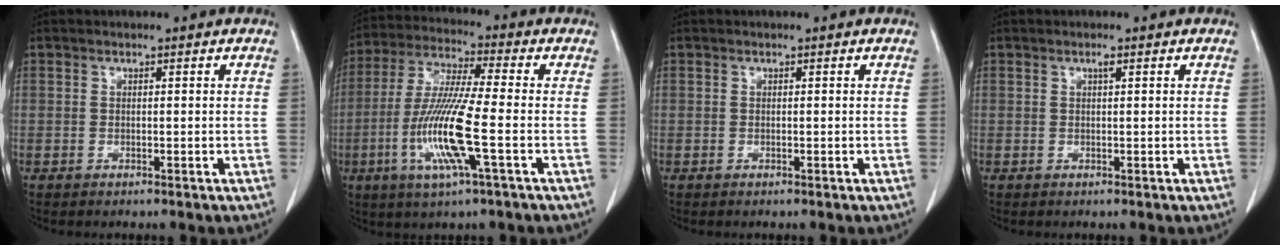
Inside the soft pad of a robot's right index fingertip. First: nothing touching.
{"total": 13.1, "force": [-3.5, 0.2, 12.6], "torque": [-0.261, -0.013, -0.075]}
{"total": 0.0}
{"total": 0.6, "force": [0.3, 0.0, 0.5], "torque": [-0.010, 0.001, 0.005]}